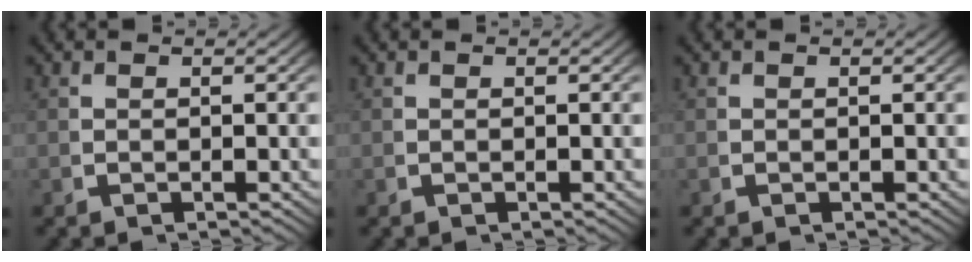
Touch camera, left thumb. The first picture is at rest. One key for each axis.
{"total": 0.0}
{"total": 0.0}